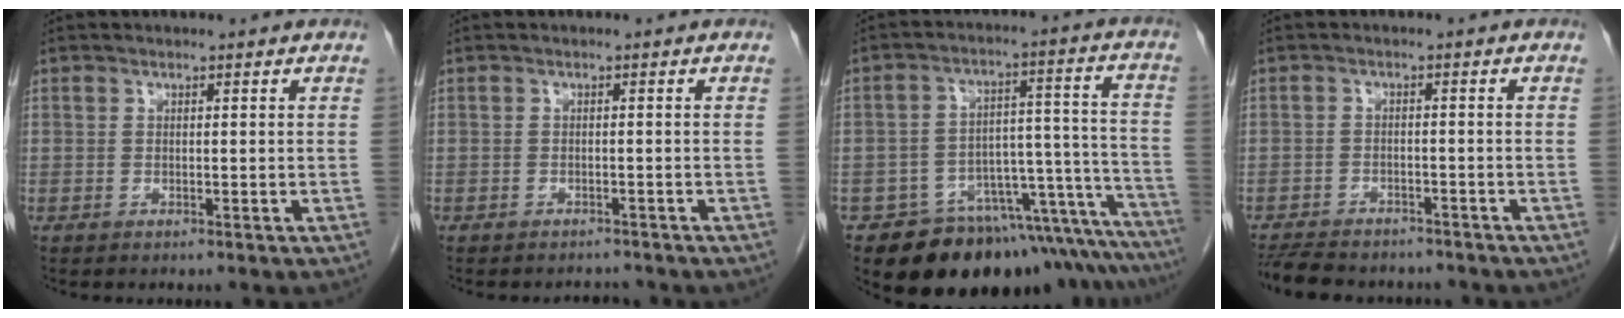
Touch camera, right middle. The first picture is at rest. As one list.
[{"total": 2.2, "force": [-2.0, 0.8, -0.2], "torque": [0.000, -0.003, -0.029]}, {"total": 22.0, "force": [-19.6, 5.5, 8.4], "torque": [-0.034, 0.047, -0.260]}, {"total": 10.9, "force": [-9.5, 3.6, 4.0], "torque": [-0.083, -0.007, -0.132]}]